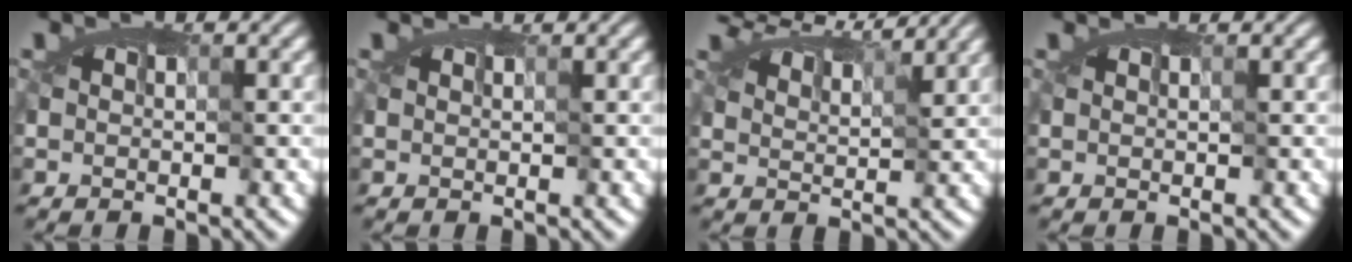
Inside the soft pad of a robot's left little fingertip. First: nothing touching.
{"total": 0.6, "force": [0.6, 0.1, -0.1], "torque": [-0.004, -0.003, 0.016]}
{"total": 6.2, "force": [5.4, 1.3, 2.7], "torque": [-0.073, 0.012, 0.068]}
{"total": 0.8, "force": [0.7, 0.3, 0.3], "torque": [-0.011, 0.001, 0.015]}